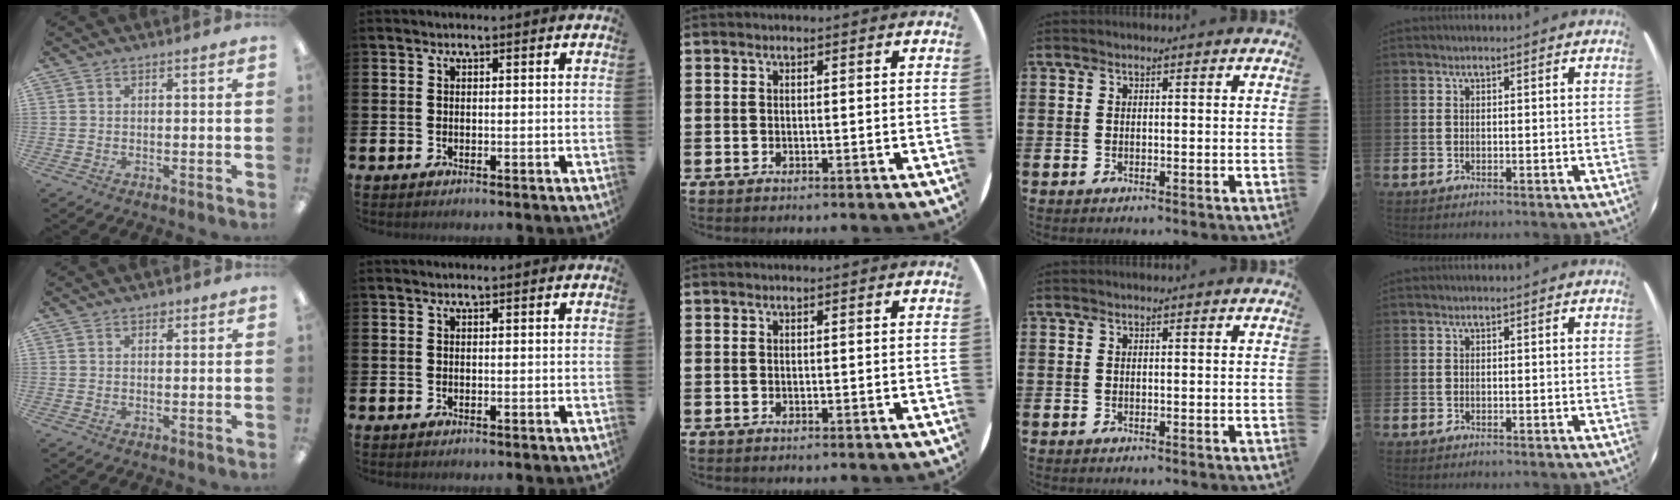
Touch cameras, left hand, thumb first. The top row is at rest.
{"thumb": {"total": 1.6, "force": [1.2, 0.9, 0.5], "torque": [-0.003, -0.002, 0.020]}}